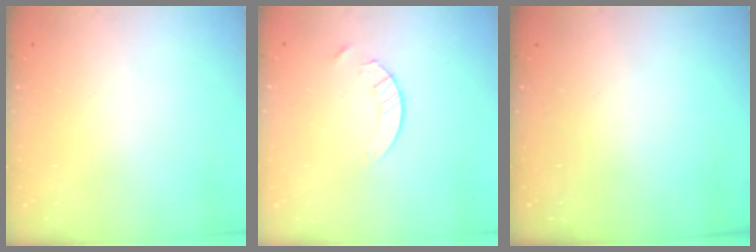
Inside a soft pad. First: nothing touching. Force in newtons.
{"total": 4.2, "press": 4.2, "slide": 0.4}
{"total": 0.0}